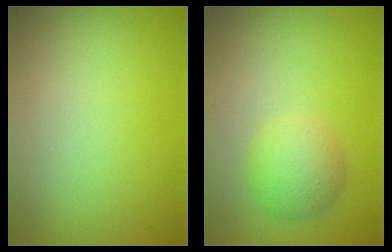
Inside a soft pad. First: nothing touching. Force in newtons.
{"total": 3.1, "press": 3.1, "slide": 0.1}